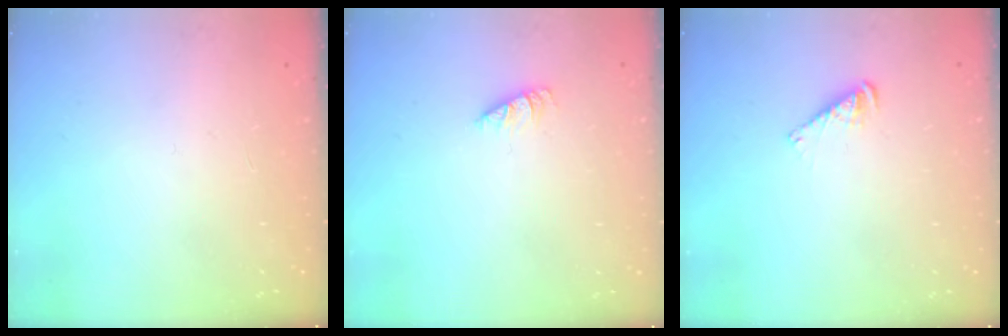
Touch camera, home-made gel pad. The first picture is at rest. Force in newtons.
{"total": 1.0, "press": 1.0, "slide": 0.1}
{"total": 4.0, "press": 3.9, "slide": 0.6}